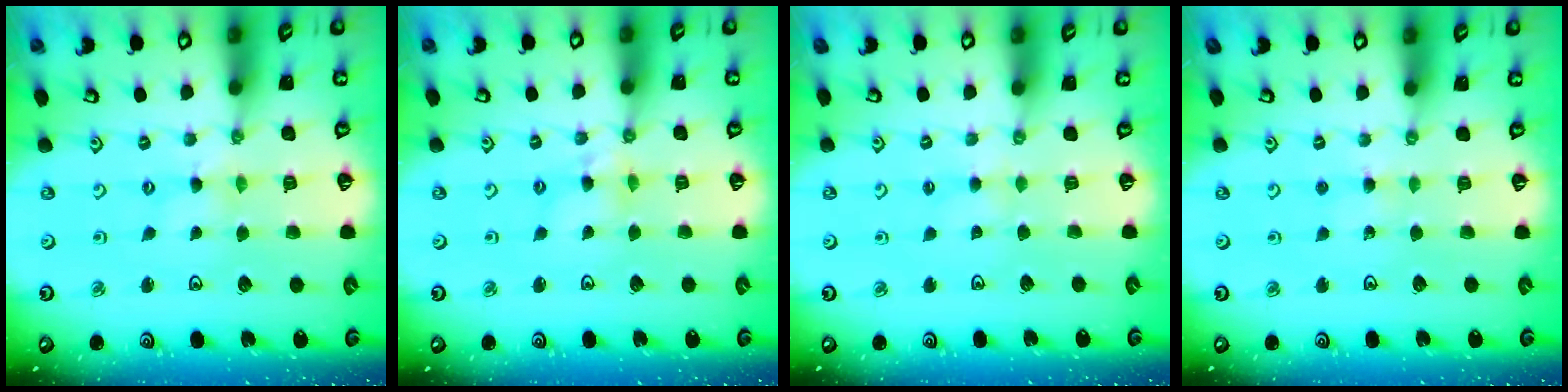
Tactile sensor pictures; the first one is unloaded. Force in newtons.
{"total": 4.5, "press": 4.4, "slide": 0.5}
{"total": 2.8, "press": 2.8, "slide": 0.3}
{"total": 3.7, "press": 3.7, "slide": 0.4}